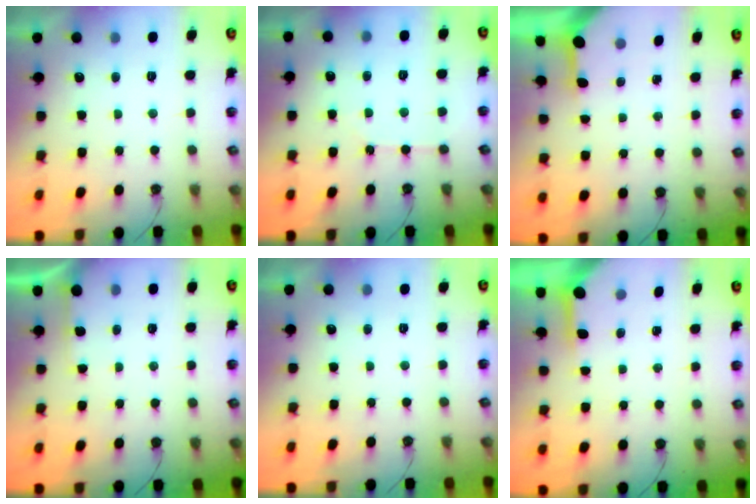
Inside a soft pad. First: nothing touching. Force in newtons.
{"total": 2.5, "press": 2.4, "slide": 0.5}
{"total": 3.3, "press": 3.3, "slide": 0.4}
{"total": 2.9, "press": 2.9, "slide": 0.3}
{"total": 0.0}
{"total": 3.8, "press": 3.8, "slide": 0.5}